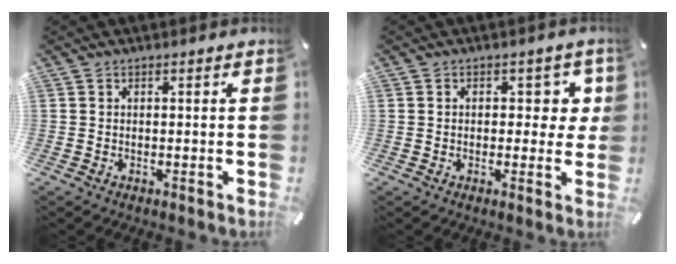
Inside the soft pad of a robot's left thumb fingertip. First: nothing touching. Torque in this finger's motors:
{"motor_torque": [0.04, 0.00, -0.17, -0.08, -0.06]}